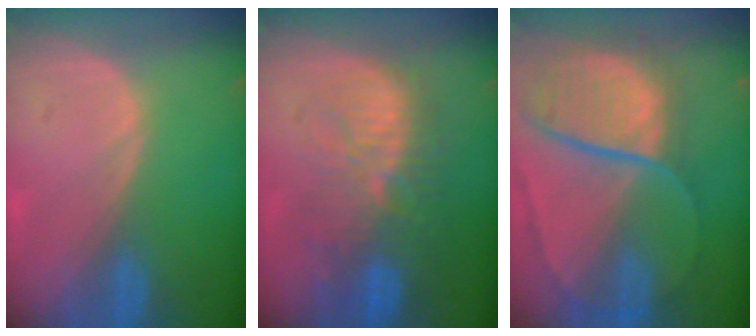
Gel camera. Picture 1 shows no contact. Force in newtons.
{"total": 11.4, "press": 10.0, "slide": 5.5}
{"total": 10.7, "press": 9.0, "slide": 5.9}